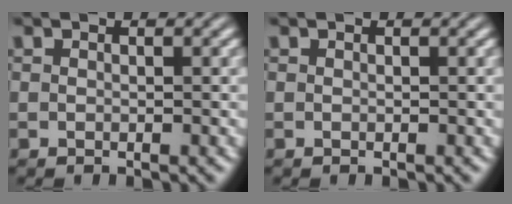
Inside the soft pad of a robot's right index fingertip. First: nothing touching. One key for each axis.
{"total": 0.0}